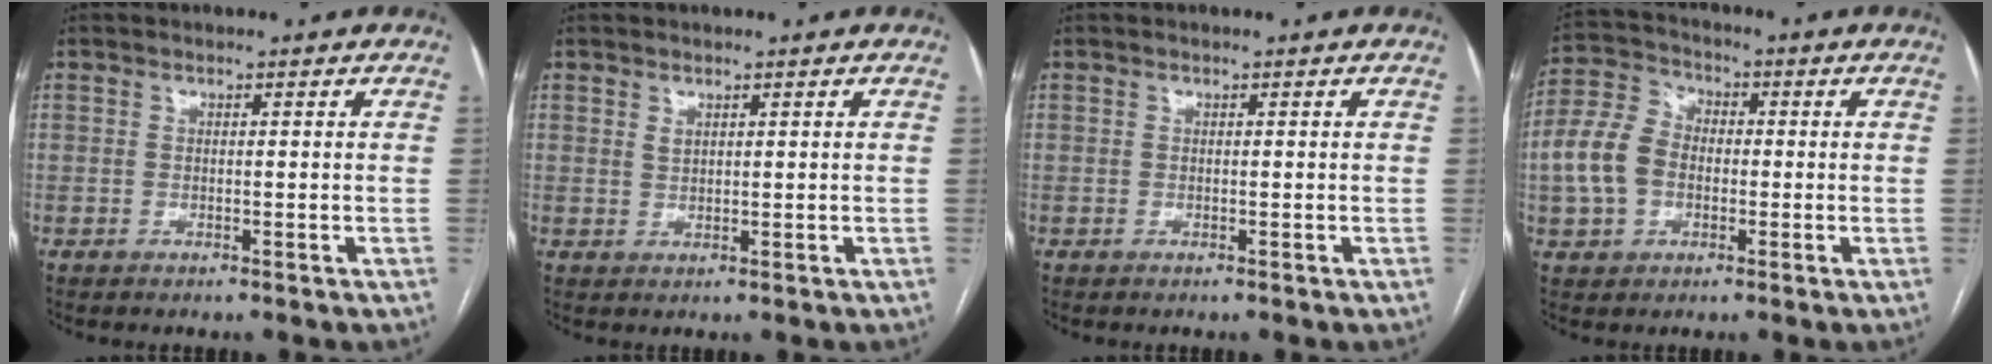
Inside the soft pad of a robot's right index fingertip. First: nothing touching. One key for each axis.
{"total": 1.1, "fx": 0.7, "fy": 0.6, "fz": 0.6, "tx": -0.009, "ty": -0.001, "tz": 0.015}
{"total": 0.0}
{"total": 9.2, "fx": -1.4, "fy": 7.0, "fz": 5.8, "tx": -0.152, "ty": 0.028, "tz": -0.030}